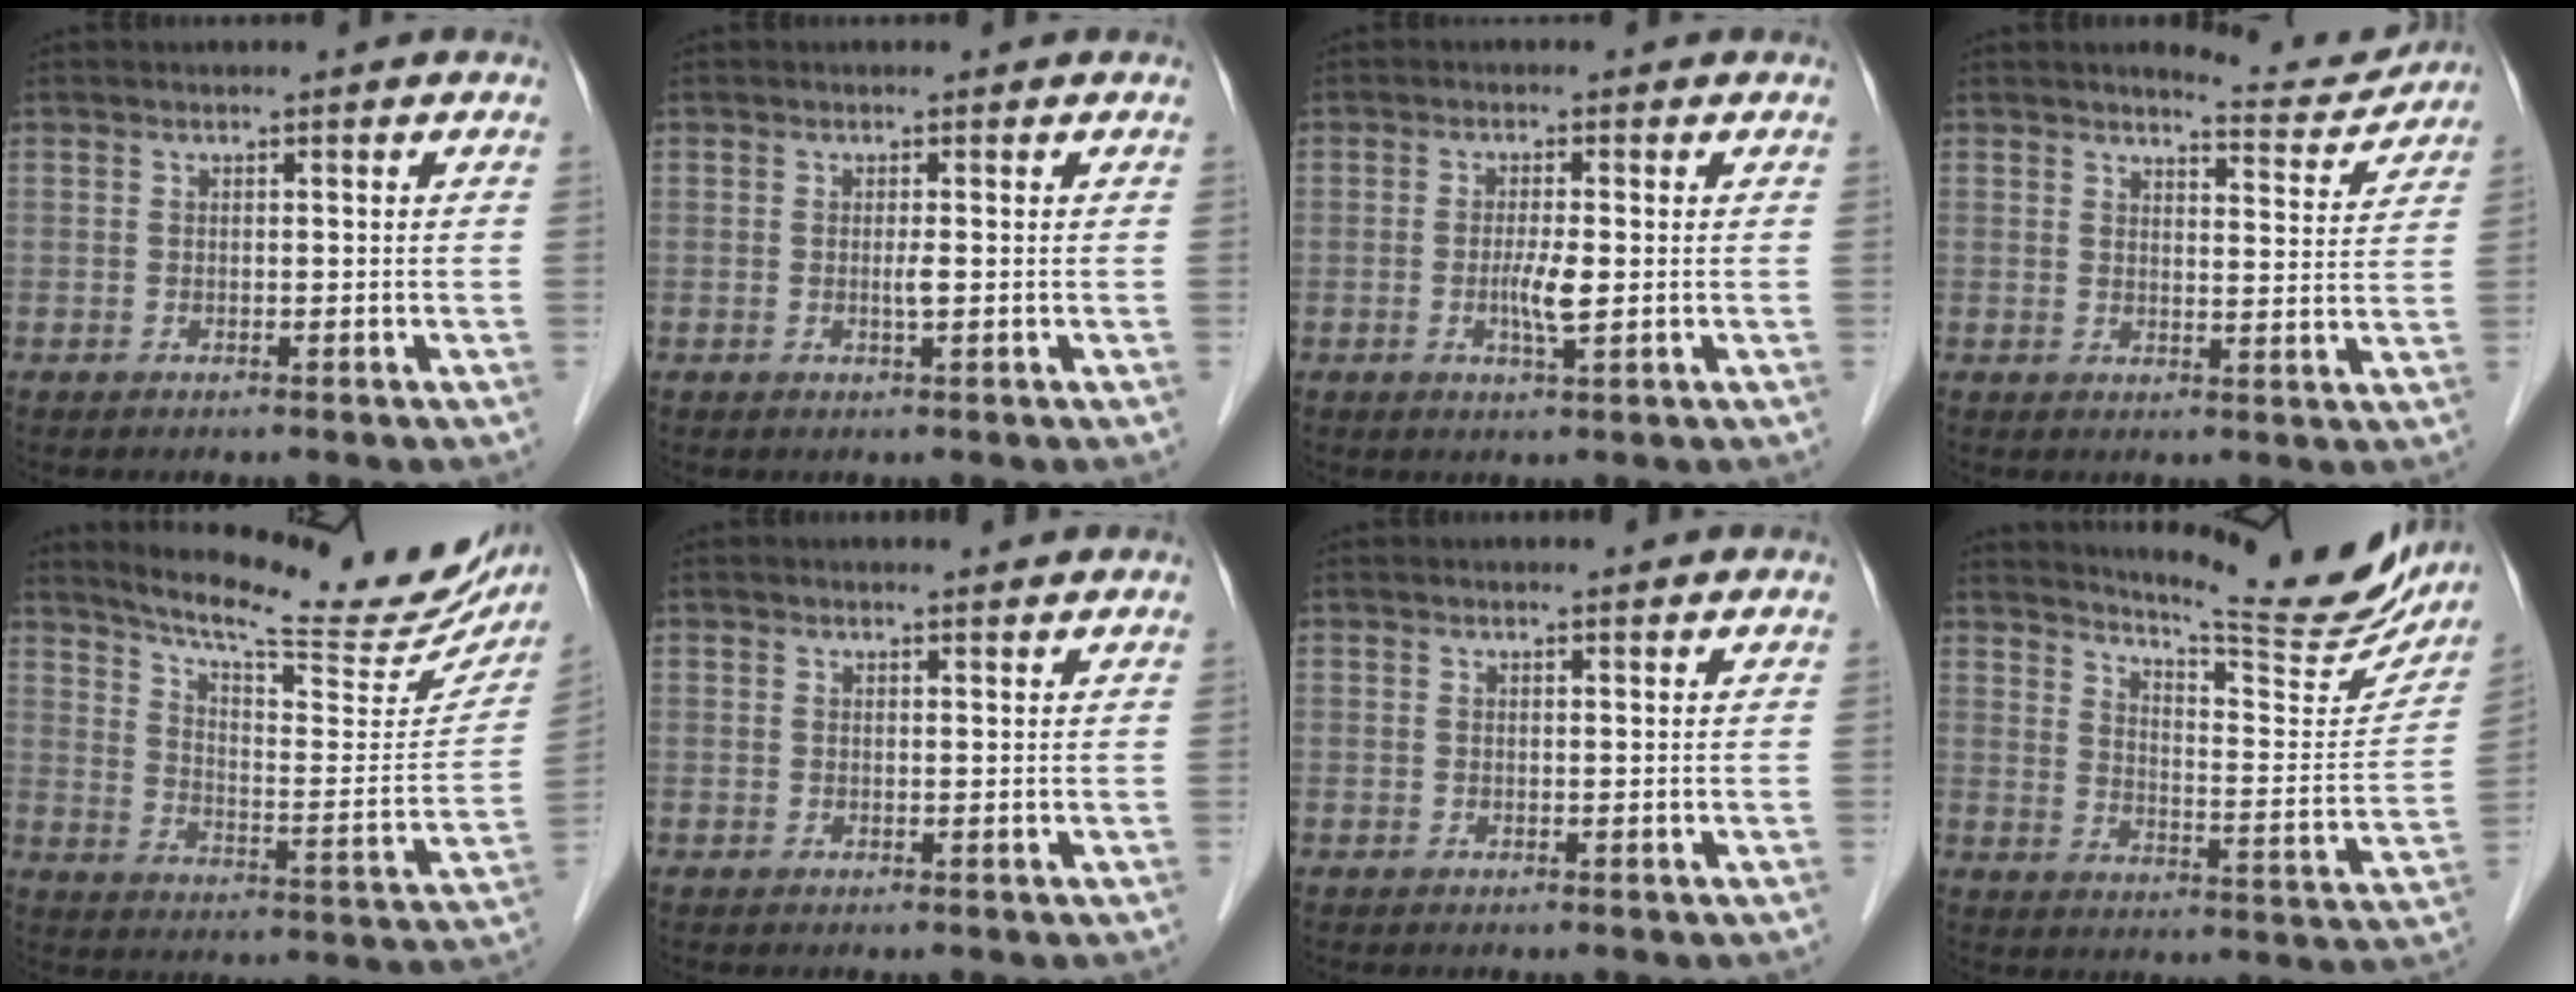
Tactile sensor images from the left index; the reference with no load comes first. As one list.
[{"total": 1.1, "force": [0.0, -0.1, 1.1], "torque": [-0.023, -0.001, -0.002]}, {"total": 3.3, "force": [-0.4, 0.3, 3.2], "torque": [-0.065, -0.006, -0.006]}, {"total": 6.1, "force": [6.0, 0.5, 0.5], "torque": [-0.013, -0.018, 0.074]}, {"total": 22.2, "force": [19.8, 3.5, 9.6], "torque": [-0.139, -0.042, 0.259]}, {"total": 1.2, "force": [1.2, 0.0, 0.0], "torque": [-0.009, -0.003, 0.017]}, {"total": 1.0, "force": [1.0, 0.0, 0.0], "torque": [-0.009, 0.001, 0.012]}, {"total": 18.8, "force": [17.5, 1.8, 6.6], "torque": [-0.099, -0.067, 0.222]}]